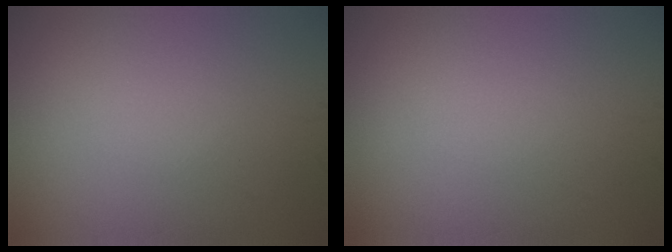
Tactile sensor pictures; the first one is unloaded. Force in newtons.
{"total": 0.0}